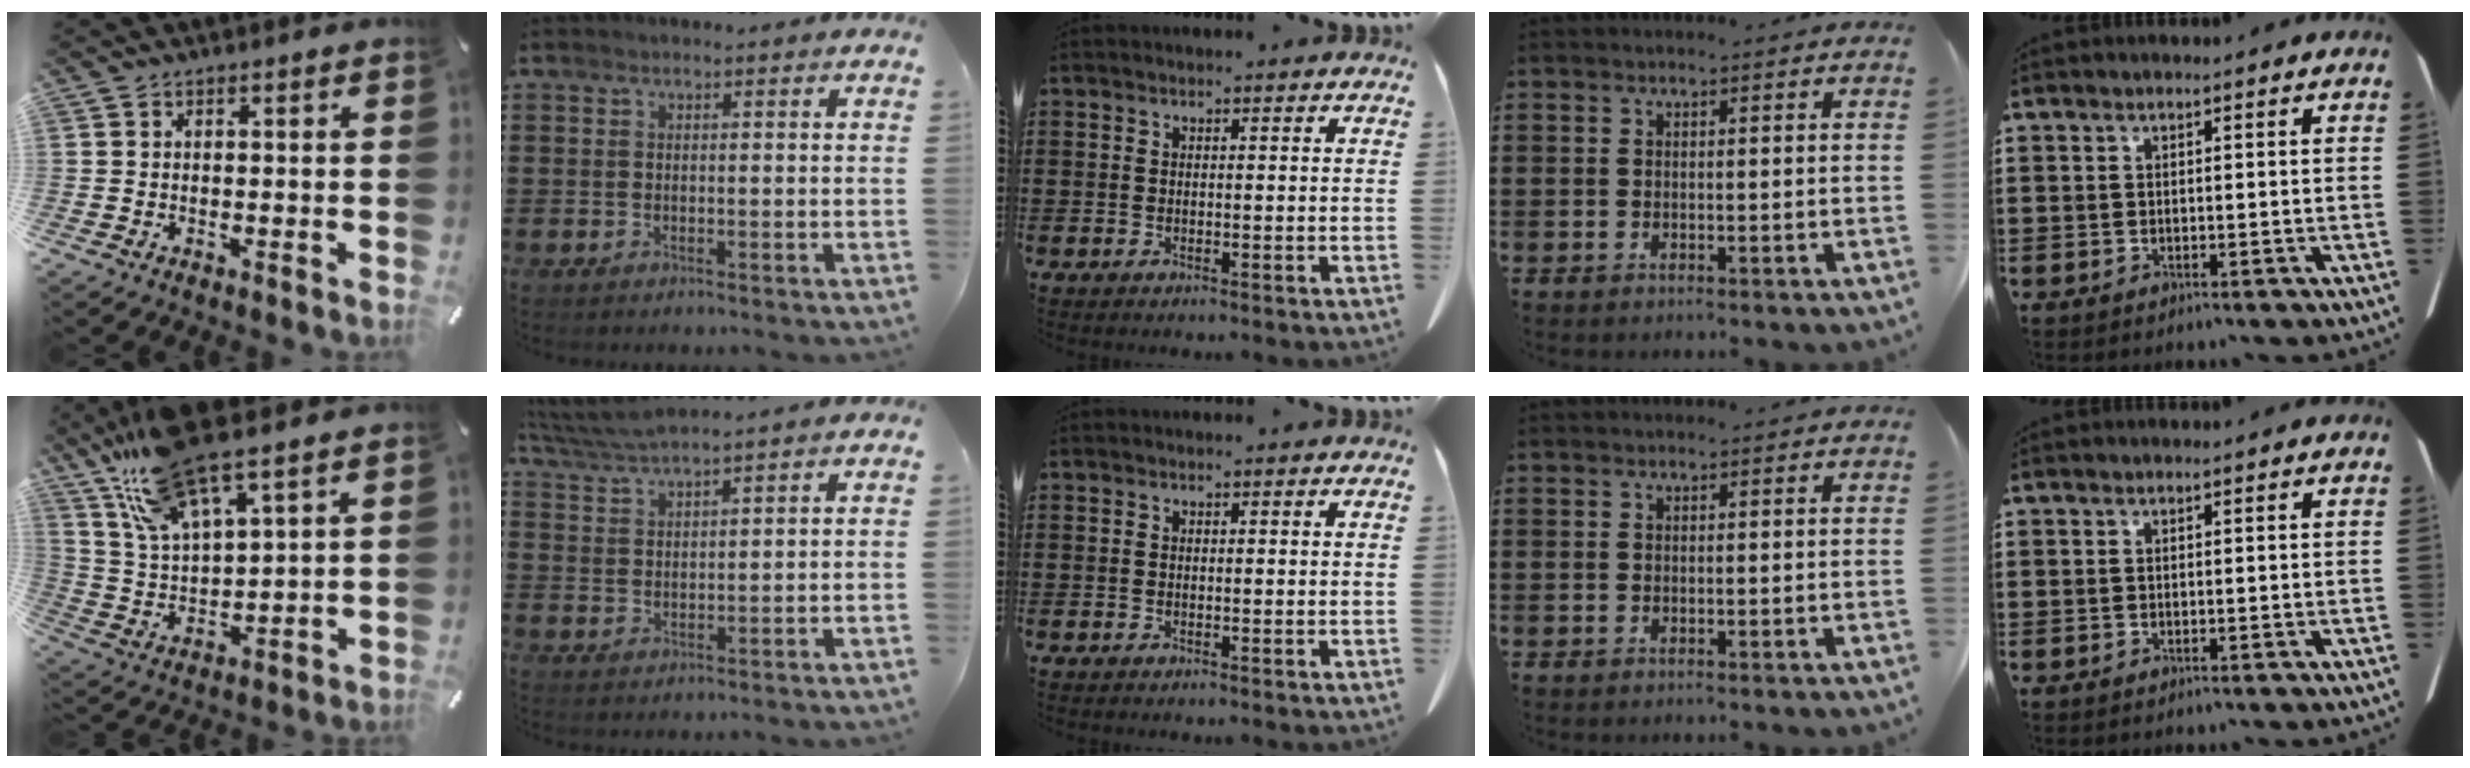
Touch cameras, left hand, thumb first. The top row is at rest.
{"thumb": {"total": 14.8, "force": [11.4, 4.0, 8.5], "torque": [-0.203, -0.052, 0.198]}, "index": {"total": 3.6, "force": [3.4, -0.2, 1.2], "torque": [-0.033, -0.011, 0.062]}}